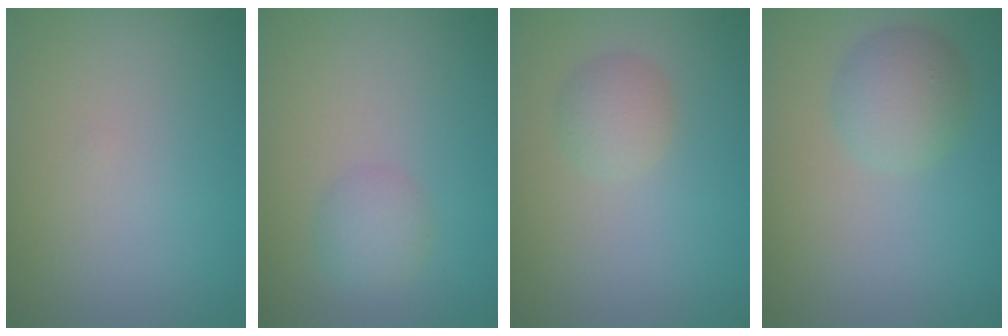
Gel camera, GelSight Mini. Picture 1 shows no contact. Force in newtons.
{"total": 2.0, "press": 2.0, "slide": 0.0}
{"total": 2.0, "press": 2.0, "slide": 0.1}
{"total": 3.3, "press": 3.3, "slide": 0.1}